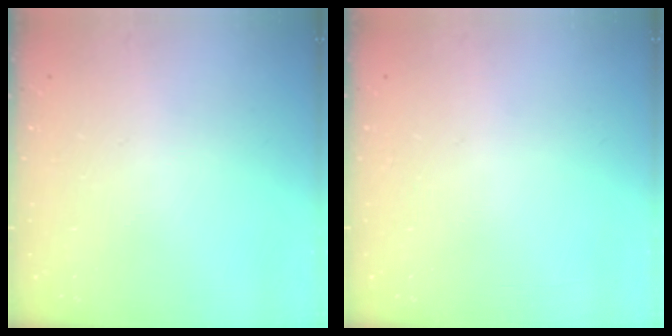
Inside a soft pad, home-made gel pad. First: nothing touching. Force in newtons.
{"total": 0.0}